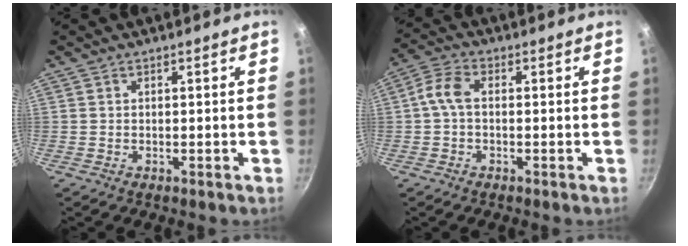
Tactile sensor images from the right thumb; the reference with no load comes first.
{"total": 4.8, "force": [-0.2, 3.0, 3.8], "torque": [-0.083, 0.021, -0.014]}